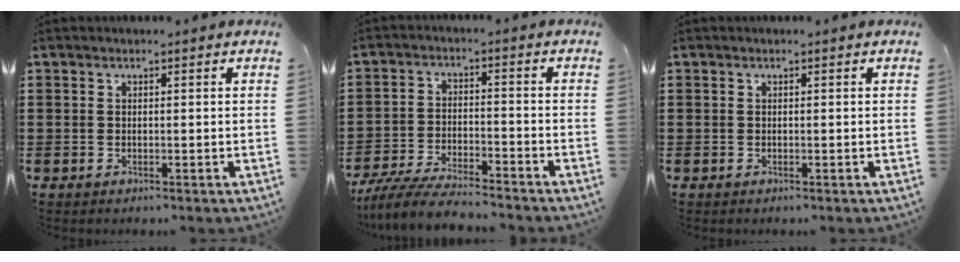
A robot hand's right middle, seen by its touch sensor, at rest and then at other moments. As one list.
[{"total": 6.8, "force": [-6.4, 0.6, 2.3], "torque": [-0.051, -0.001, -0.123]}, {"total": 0.0}]